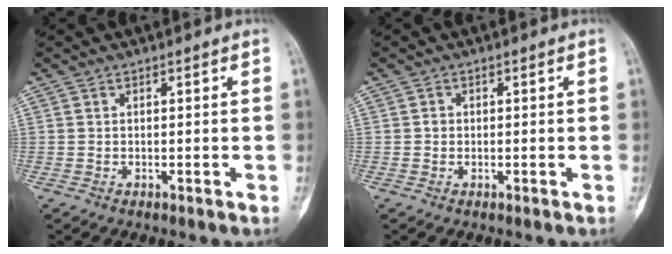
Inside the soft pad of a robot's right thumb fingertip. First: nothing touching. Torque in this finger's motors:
{"motor_torque": [-0.04, 0.03, 0.01, 0.03, 0.00]}